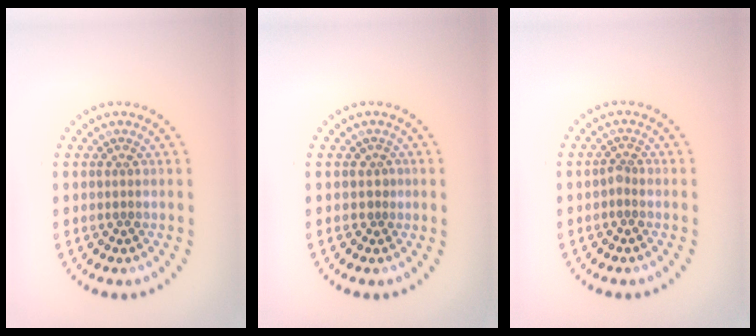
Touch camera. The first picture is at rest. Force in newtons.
{"total": 0.7, "press": 0.4, "slide": 0.6}
{"total": 0.8, "press": 0.5, "slide": 0.5}